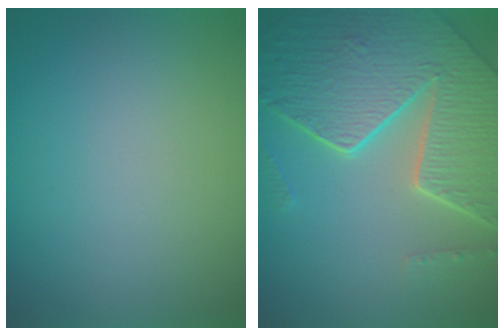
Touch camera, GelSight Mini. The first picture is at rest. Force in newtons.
{"total": 8.0, "press": 5.7, "slide": 5.6}